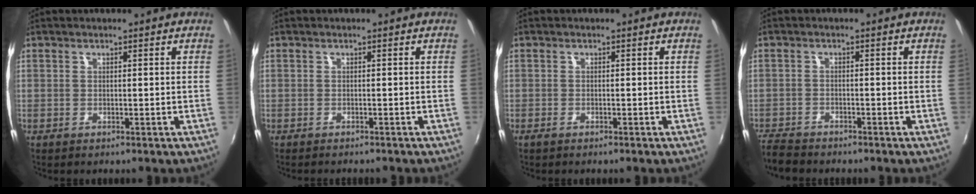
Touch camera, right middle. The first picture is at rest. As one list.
[{"total": 2.0, "force": [-1.9, 0.5, 0.6], "torque": [-0.017, -0.011, -0.029]}, {"total": 1.1, "force": [-1.0, 0.2, 0.6], "torque": [-0.014, -0.002, -0.020]}, {"total": 5.3, "force": [-5.0, 1.0, 1.2], "torque": [-0.043, -0.020, -0.099]}]